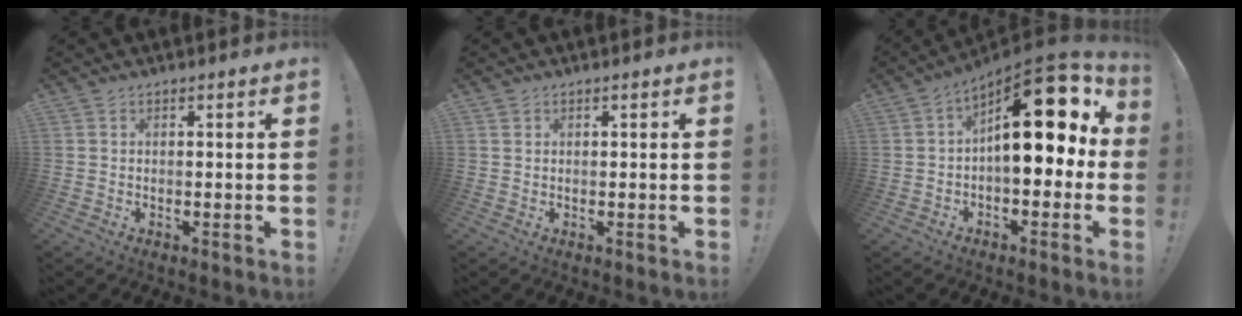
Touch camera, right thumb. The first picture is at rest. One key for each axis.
{"total": 0.9, "fx": 0.6, "fy": 0.6, "fz": 0.1, "tx": 0.006, "ty": -0.003, "tz": 0.010}
{"total": 21.2, "fx": 5.0, "fy": 9.5, "fz": 18.3, "tx": -0.255, "ty": -0.028, "tz": 0.088}